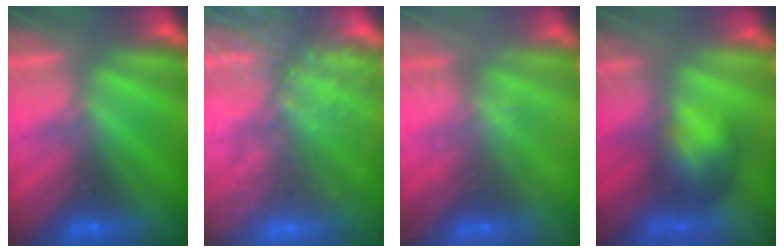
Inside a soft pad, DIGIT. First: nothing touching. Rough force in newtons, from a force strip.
{"total": 7.0}
{"total": 2.2}
{"total": 9.7}